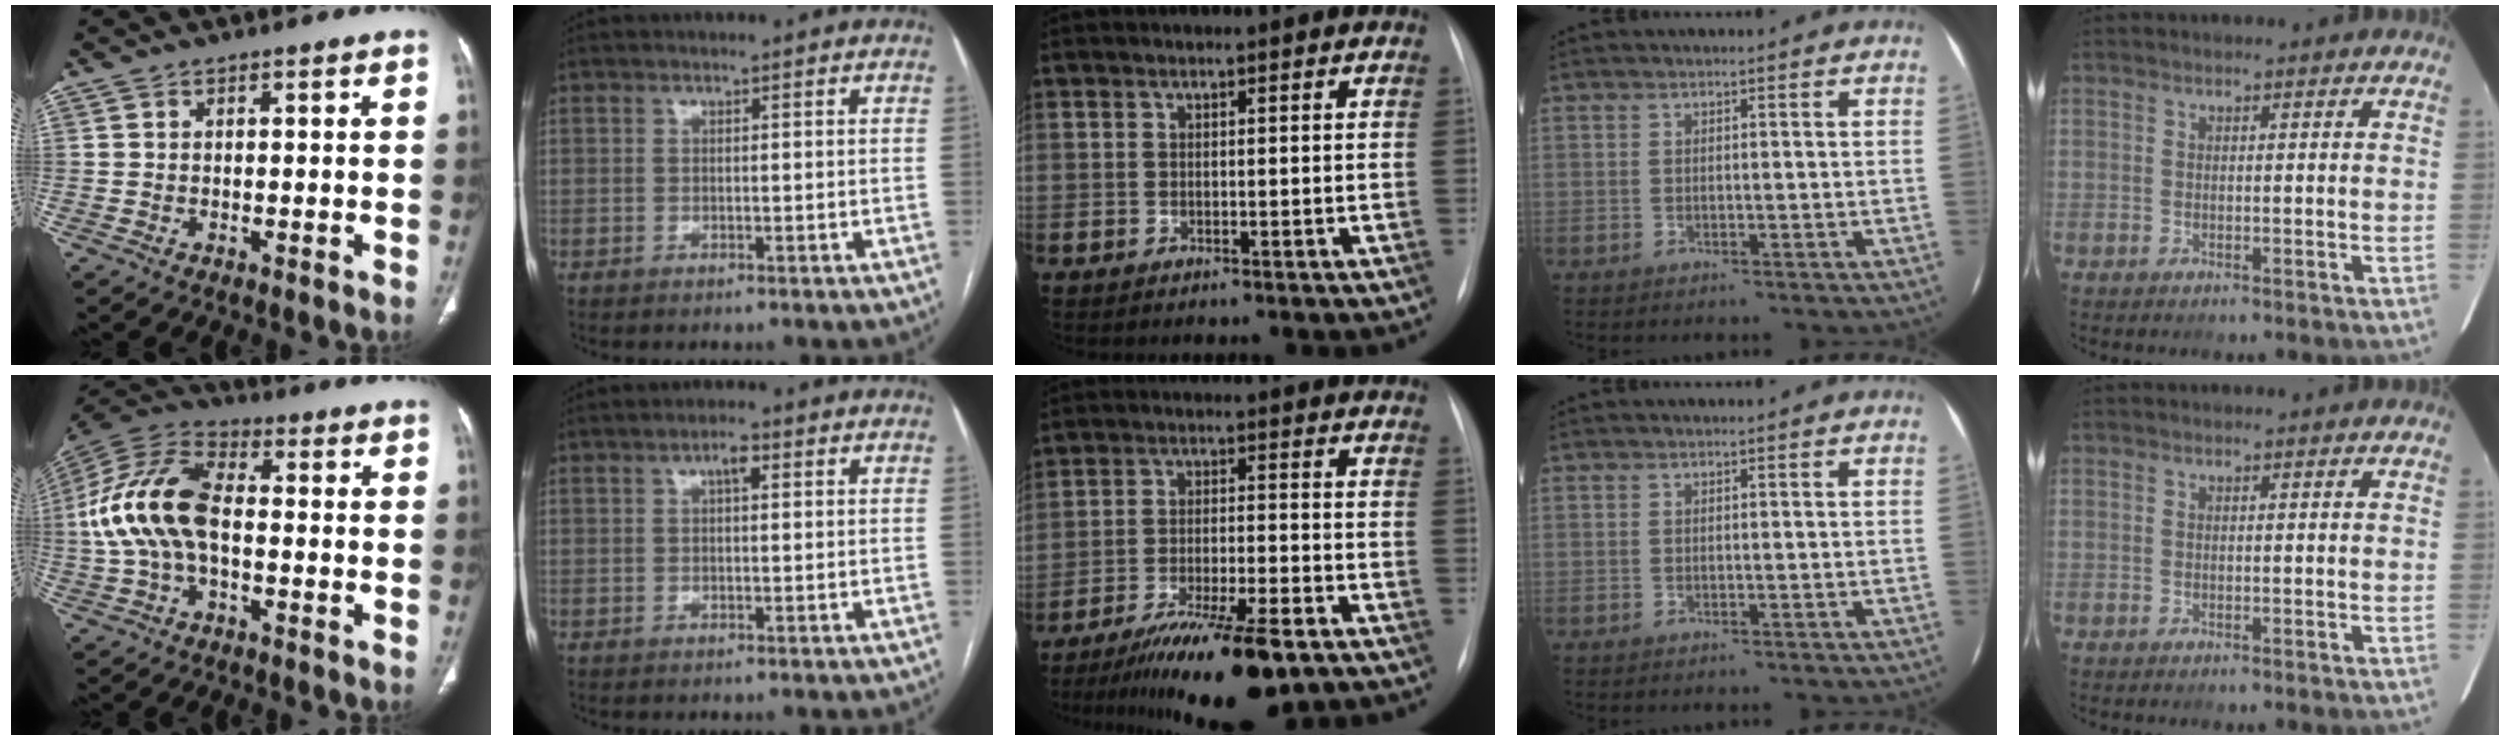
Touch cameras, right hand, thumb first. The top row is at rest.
{"thumb": {"total": 16.0, "force": [-0.9, 9.1, 13.2], "torque": [-0.277, 0.037, -0.023]}, "index": {"total": 2.2, "force": [0.8, 0.7, 1.9], "torque": [-0.033, 0.008, 0.013]}, "middle": {"total": 13.8, "force": [-9.7, 1.9, 9.7], "torque": [-0.155, -0.029, -0.157]}}